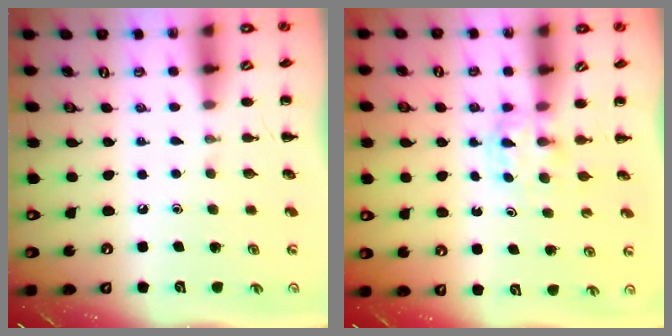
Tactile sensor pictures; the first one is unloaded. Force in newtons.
{"total": 2.6, "press": 2.4, "slide": 1.1}